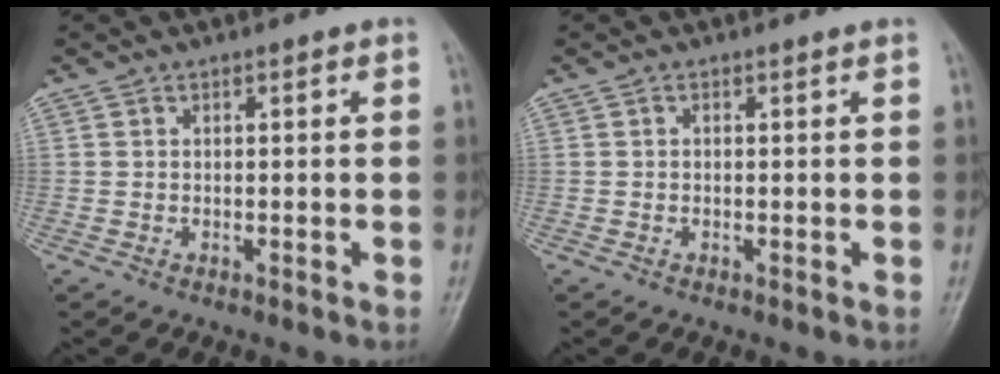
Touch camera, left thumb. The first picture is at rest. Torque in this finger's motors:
{"motor_torque": [0.00, 0.00, -0.03, -0.03, 0.00]}